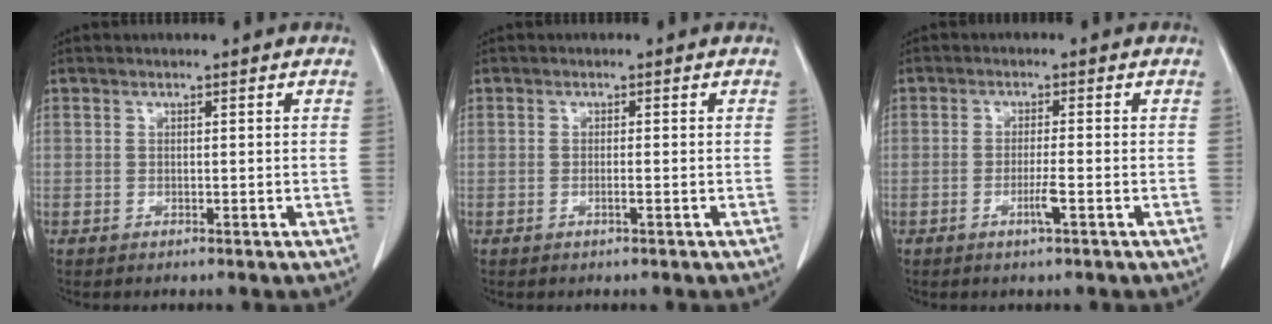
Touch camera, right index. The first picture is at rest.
{"total": 0.8, "force": [-0.2, -0.1, 0.7], "torque": [-0.011, 0.002, -0.001]}
{"total": 2.6, "force": [-1.1, -0.3, 2.4], "torque": [-0.045, -0.003, -0.019]}